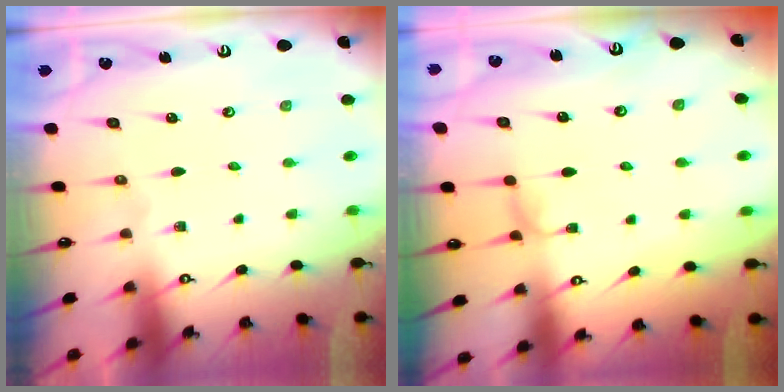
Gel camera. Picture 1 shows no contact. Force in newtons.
{"total": 0.9, "press": 0.3, "slide": 0.8}